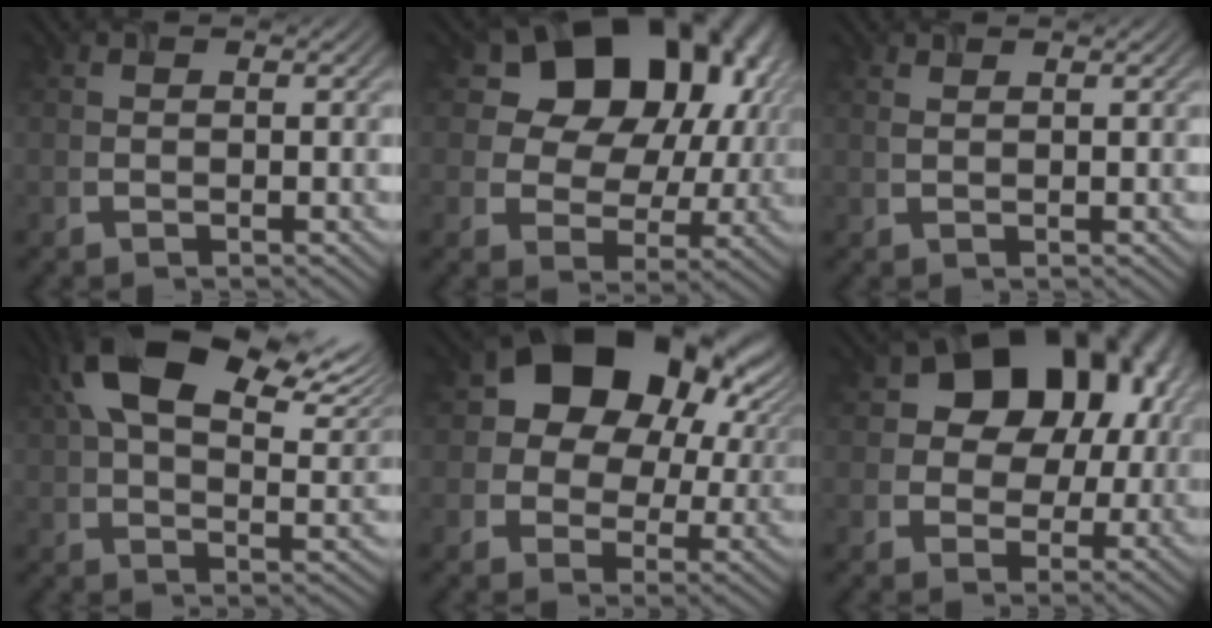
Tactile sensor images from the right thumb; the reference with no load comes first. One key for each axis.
{"total": 16.7, "fx": 6.5, "fy": 12.3, "fz": 9.3, "tx": -0.145, "ty": 0.036, "tz": 0.116}
{"total": 1.2, "fx": 1.0, "fy": 0.4, "fz": 0.6, "tx": -0.007, "ty": -0.004, "tz": 0.014}
{"total": 16.3, "fx": 8.6, "fy": 7.4, "fz": 11.7, "tx": -0.225, "ty": 0.019, "tz": 0.138}
{"total": 14.7, "fx": 5.4, "fy": 10.6, "fz": 8.5, "tx": -0.132, "ty": 0.002, "tz": 0.101}
{"total": 13.7, "fx": 3.7, "fy": 10.8, "fz": 7.5, "tx": -0.100, "ty": 0.037, "tz": 0.044}